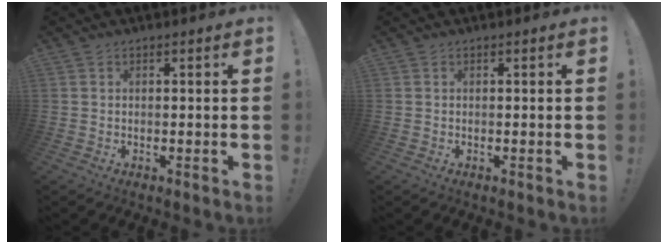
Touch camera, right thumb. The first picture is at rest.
{"total": 0.0}